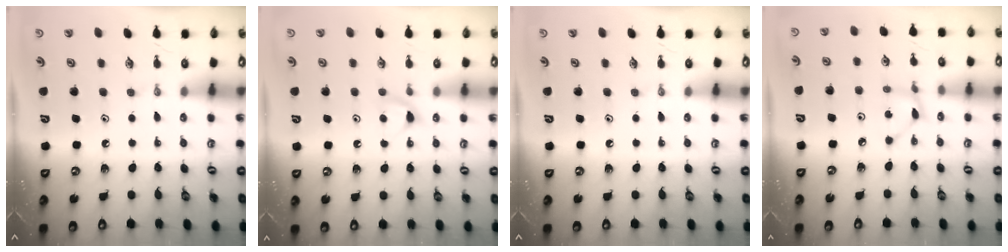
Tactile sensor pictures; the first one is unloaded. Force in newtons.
{"total": 5.0, "press": 5.0, "slide": 0.5}
{"total": 0.0}
{"total": 2.6, "press": 2.6, "slide": 0.3}